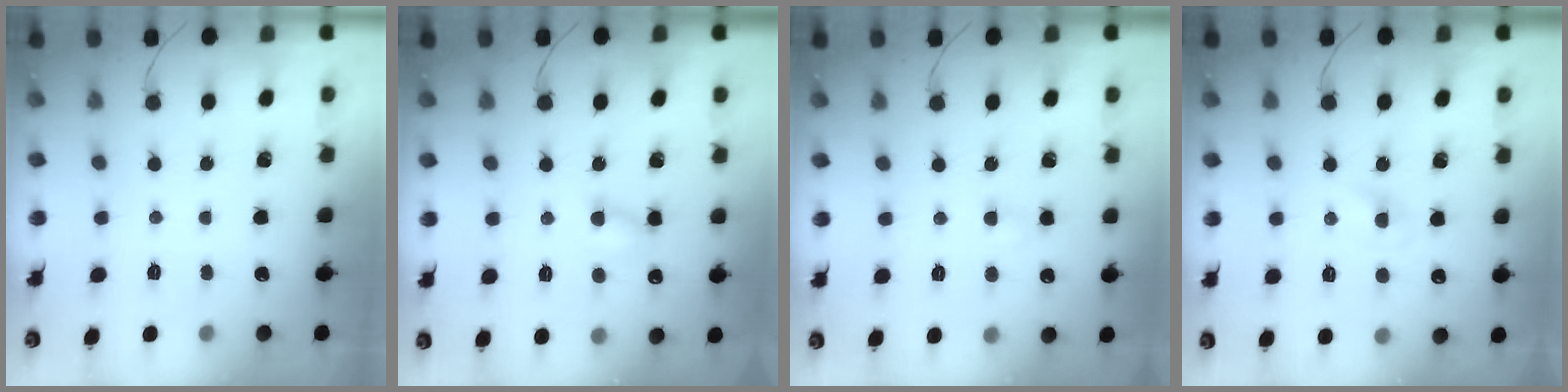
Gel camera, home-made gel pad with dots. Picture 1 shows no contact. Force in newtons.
{"total": 4.9, "press": 4.8, "slide": 0.7}
{"total": 2.7, "press": 2.4, "slide": 1.1}
{"total": 1.8, "press": 1.5, "slide": 0.9}